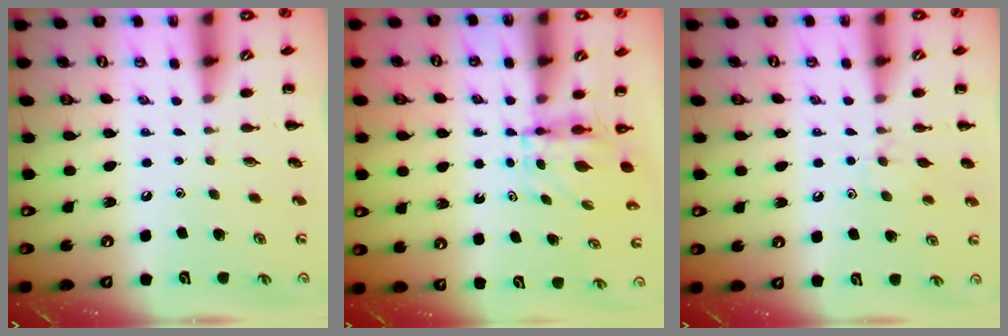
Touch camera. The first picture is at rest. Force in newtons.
{"total": 3.9, "press": 3.9, "slide": 0.3}
{"total": 7.0, "press": 6.8, "slide": 1.8}